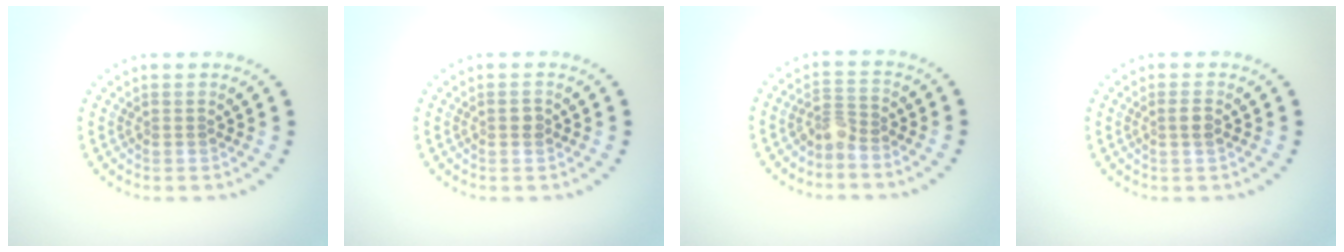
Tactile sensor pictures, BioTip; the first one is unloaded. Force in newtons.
{"total": 1.0, "press": 1.0, "slide": 0.2}
{"total": 2.0, "press": 1.5, "slide": 1.3}
{"total": 1.2, "press": 1.1, "slide": 0.5}